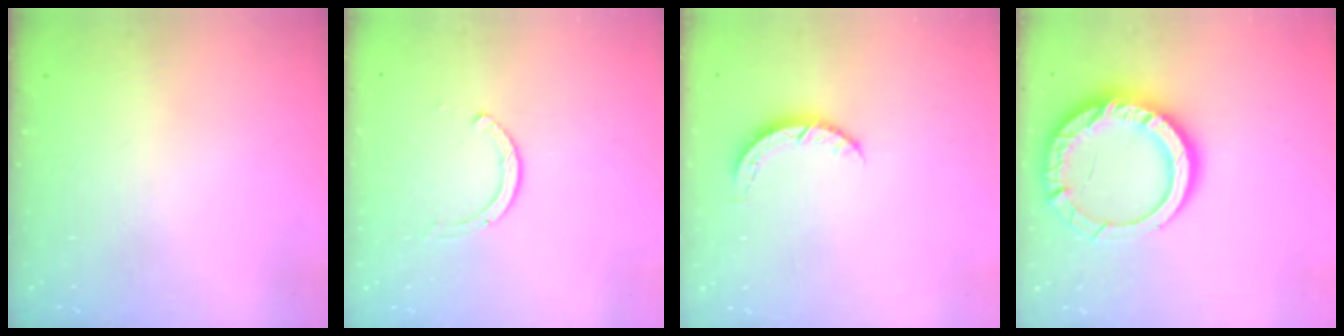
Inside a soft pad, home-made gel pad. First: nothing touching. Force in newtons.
{"total": 2.6, "press": 2.6, "slide": 0.3}
{"total": 3.1, "press": 3.0, "slide": 0.4}
{"total": 16.9, "press": 16.8, "slide": 1.5}